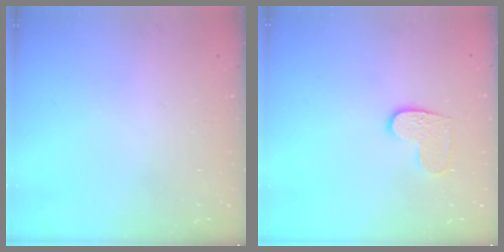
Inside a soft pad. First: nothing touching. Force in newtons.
{"total": 6.4, "press": 6.4, "slide": 0.3}